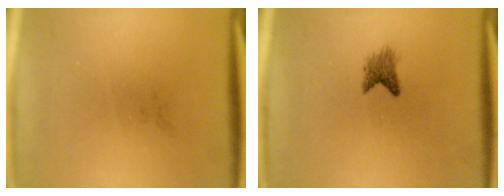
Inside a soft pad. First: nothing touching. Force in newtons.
{"total": 2.1}